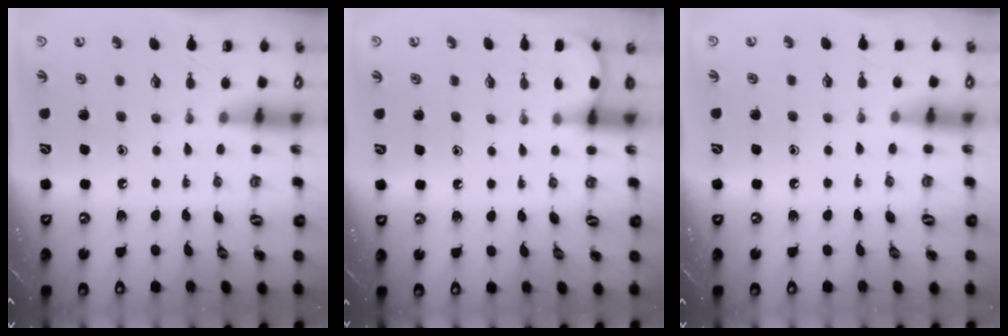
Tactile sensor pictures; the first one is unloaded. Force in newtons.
{"total": 2.4, "press": 2.4, "slide": 0.2}
{"total": 2.9, "press": 2.9, "slide": 0.5}